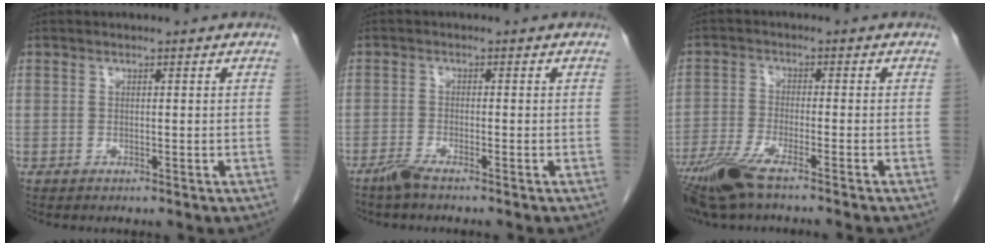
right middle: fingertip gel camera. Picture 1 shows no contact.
{"total": 2.3, "force": [-2.0, -0.1, 1.2], "torque": [-0.034, -0.005, -0.044]}
{"total": 8.5, "force": [-6.4, 0.2, 5.6], "torque": [-0.108, -0.021, -0.119]}